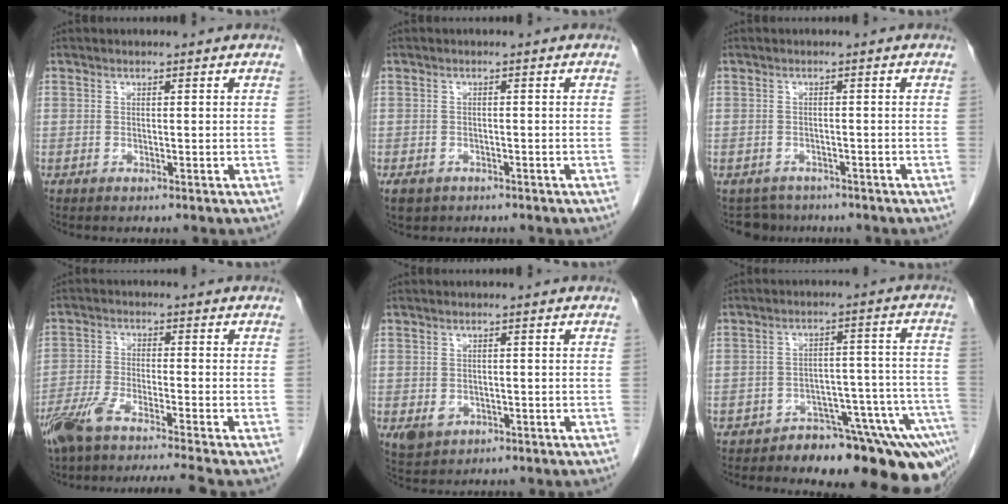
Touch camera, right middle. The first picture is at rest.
{"total": 3.2, "force": [-2.2, 2.1, 1.0], "torque": [-0.020, -0.001, -0.030]}
{"total": 3.1, "force": [-2.6, 1.6, -0.5], "torque": [0.003, 0.000, -0.041]}
{"total": 10.8, "force": [-9.0, -0.6, 6.0], "torque": [-0.103, -0.022, -0.151]}
{"total": 3.2, "force": [-1.0, 2.7, 1.6], "torque": [-0.027, -0.003, -0.002]}
{"total": 15.0, "force": [-12.1, 3.3, 8.1], "torque": [-0.012, 0.047, -0.159]}